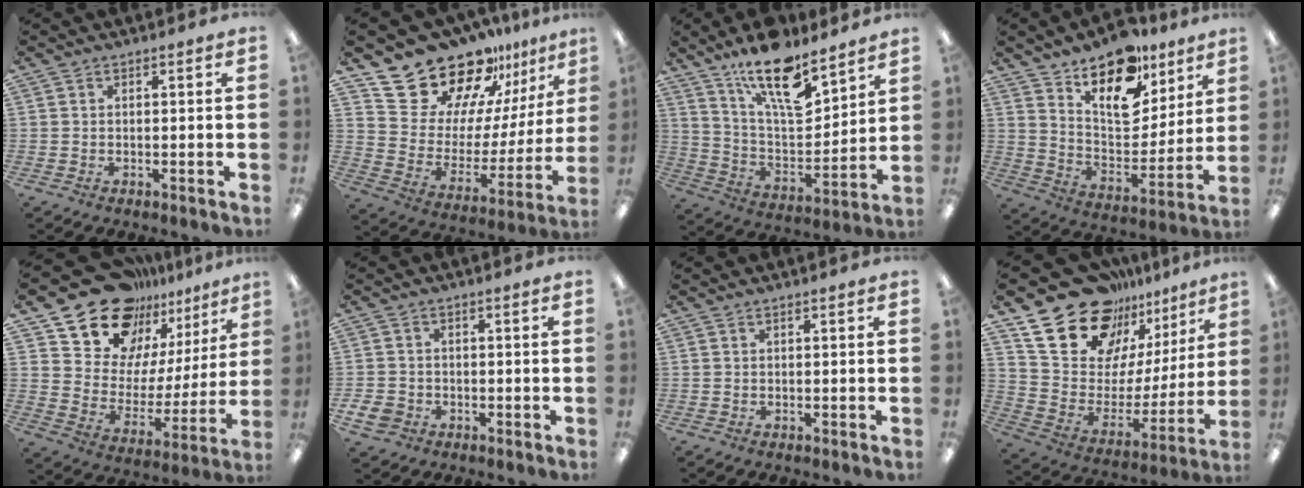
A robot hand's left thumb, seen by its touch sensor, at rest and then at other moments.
{"total": 21.6, "force": [18.9, 9.0, 5.3], "torque": [-0.101, -0.155, 0.346]}
{"total": 17.7, "force": [12.5, 6.4, 10.6], "torque": [-0.181, -0.079, 0.214]}
{"total": 17.7, "force": [12.6, 9.0, 8.7], "torque": [-0.140, -0.083, 0.223]}
{"total": 17.9, "force": [14.9, 9.1, 3.8], "torque": [-0.094, -0.126, 0.271]}
{"total": 4.2, "force": [-1.9, 3.3, 1.7], "torque": [-0.036, 0.008, -0.036]}
{"total": 0.0}
{"total": 22.7, "force": [16.9, 12.5, 8.6], "torque": [-0.153, -0.120, 0.314]}